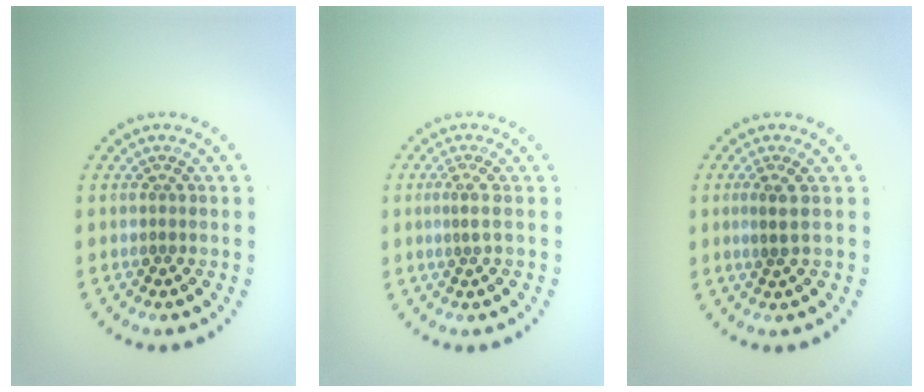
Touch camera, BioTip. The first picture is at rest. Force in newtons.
{"total": 1.2, "press": 0.7, "slide": 1.0}
{"total": 1.5, "press": 1.2, "slide": 1.0}